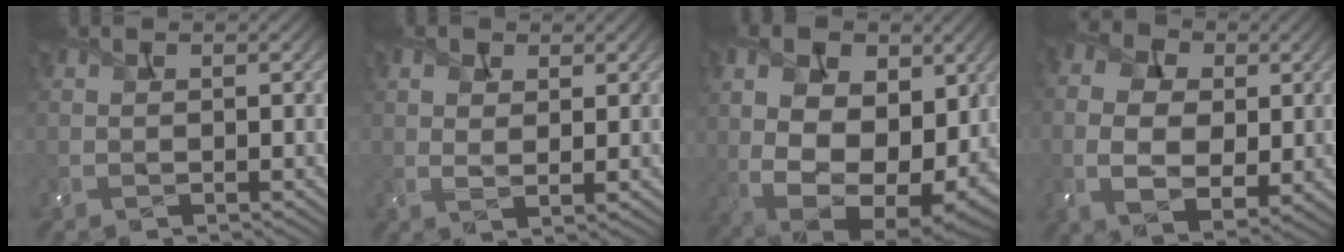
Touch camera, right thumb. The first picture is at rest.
{"total": 2.6, "force": [1.4, 1.2, 1.9], "torque": [-0.043, 0.000, 0.026]}
{"total": 16.5, "force": [2.6, 10.4, 12.6], "torque": [-0.220, 0.009, 0.048]}
{"total": 9.5, "force": [0.4, 6.6, 6.8], "torque": [-0.168, -0.001, 0.011]}